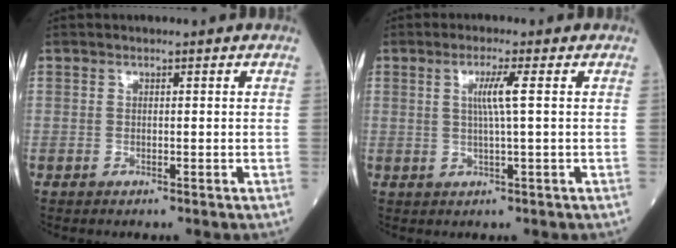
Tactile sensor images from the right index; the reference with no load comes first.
{"total": 3.5, "force": [1.0, -0.7, 3.3], "torque": [-0.061, -0.001, 0.018]}